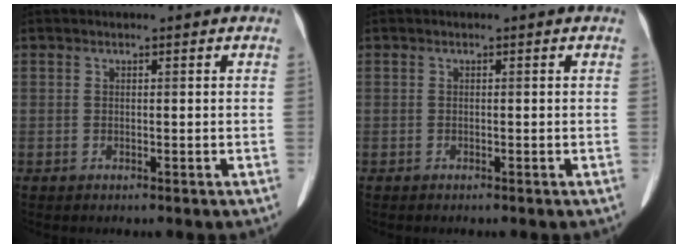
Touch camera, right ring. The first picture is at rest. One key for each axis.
{"total": 0.0}